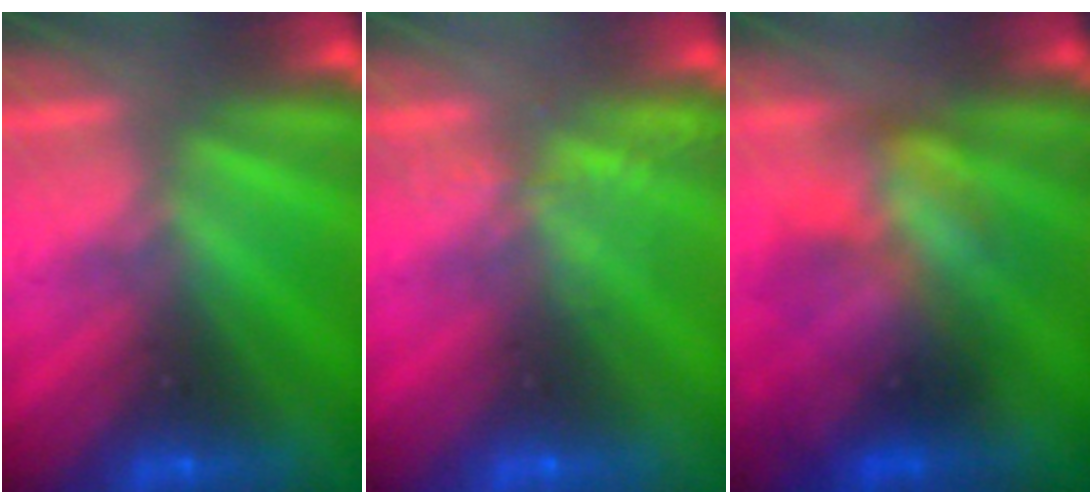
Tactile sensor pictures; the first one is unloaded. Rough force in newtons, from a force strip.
{"total": 2.2}
{"total": 4.6}